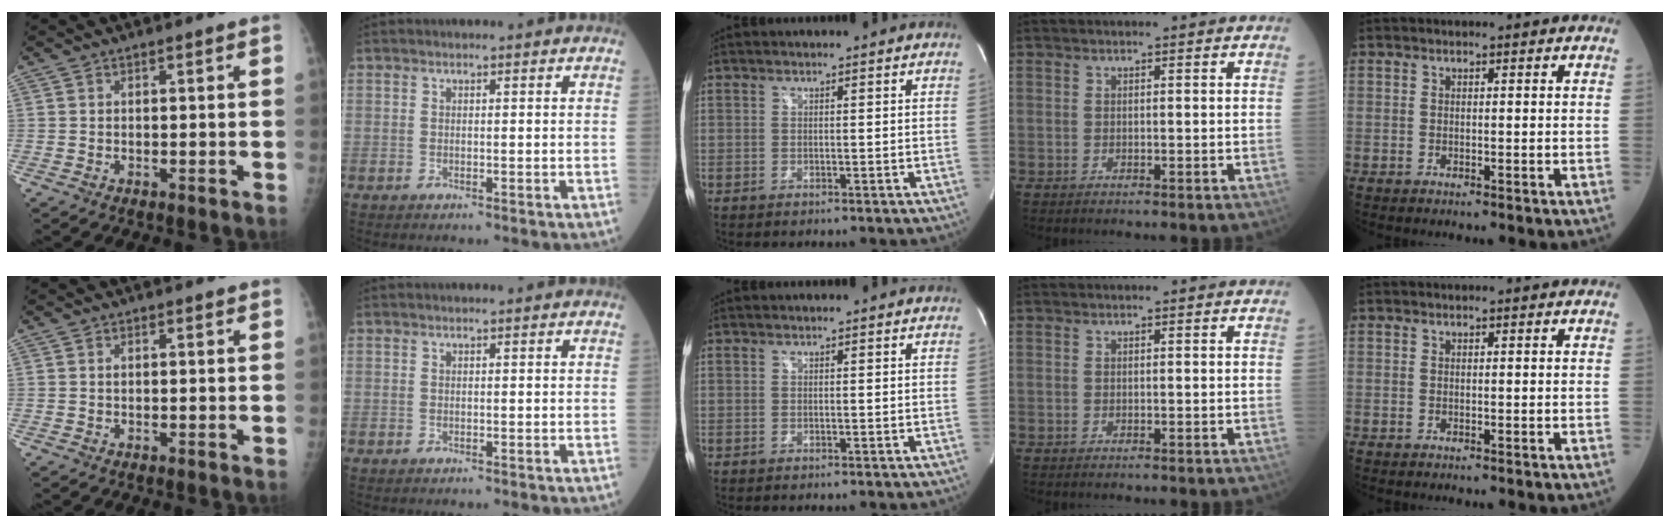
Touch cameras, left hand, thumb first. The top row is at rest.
{"thumb": {"total": 0.7, "force": [0.4, 0.4, 0.3], "torque": [-0.001, -0.002, 0.005]}}